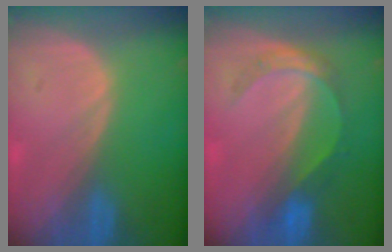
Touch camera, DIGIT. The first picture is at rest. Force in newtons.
{"total": 4.7, "press": 4.7, "slide": 0.4}